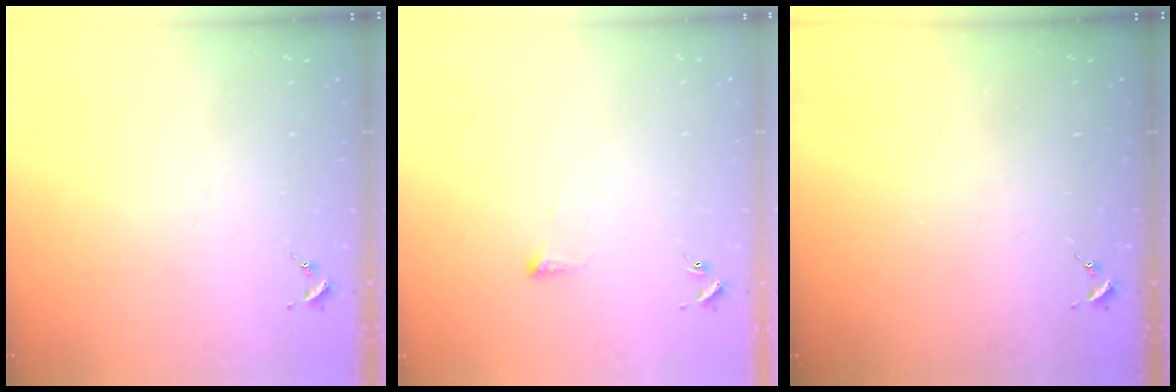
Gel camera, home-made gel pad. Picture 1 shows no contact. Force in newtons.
{"total": 4.0, "press": 4.0, "slide": 0.5}
{"total": 0.0}